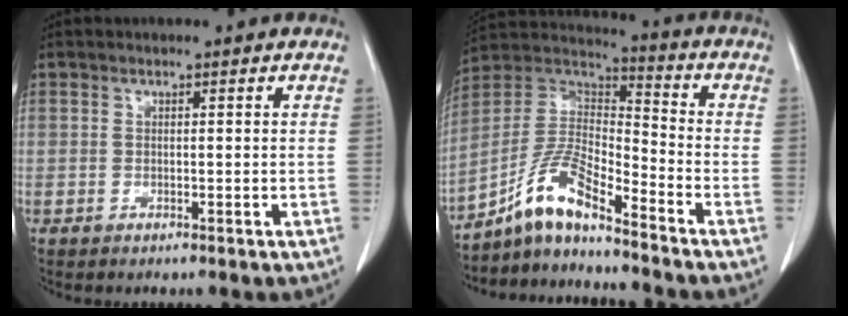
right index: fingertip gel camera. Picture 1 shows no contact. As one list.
[{"total": 10.4, "force": [-8.0, 1.4, 6.5], "torque": [-0.149, 0.017, -0.153]}]